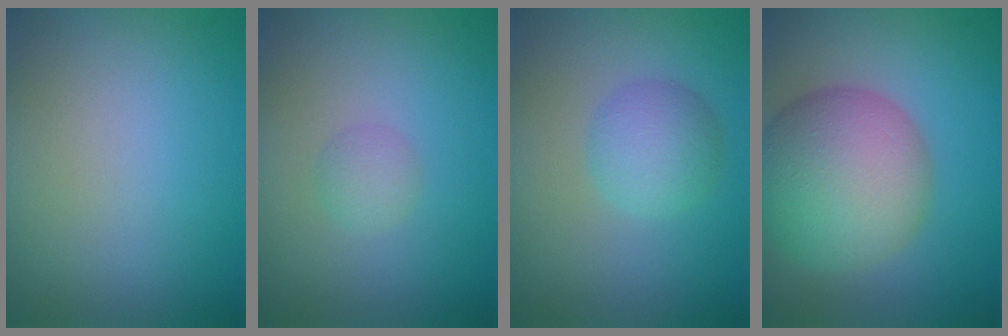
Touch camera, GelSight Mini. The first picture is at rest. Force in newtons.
{"total": 1.3, "press": 1.3, "slide": 0.1}
{"total": 3.1, "press": 3.1, "slide": 0.0}
{"total": 9.8, "press": 9.8, "slide": 0.5}